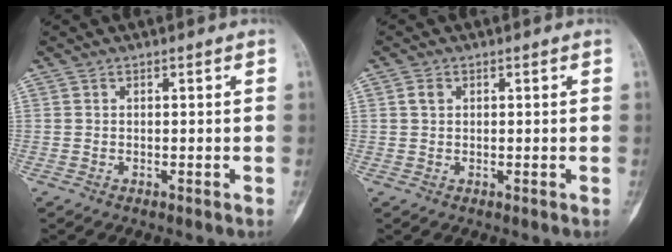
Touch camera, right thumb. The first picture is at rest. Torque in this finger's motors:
{"motor_torque": [-0.23, 0.70, 0.02, -0.01, -0.05]}